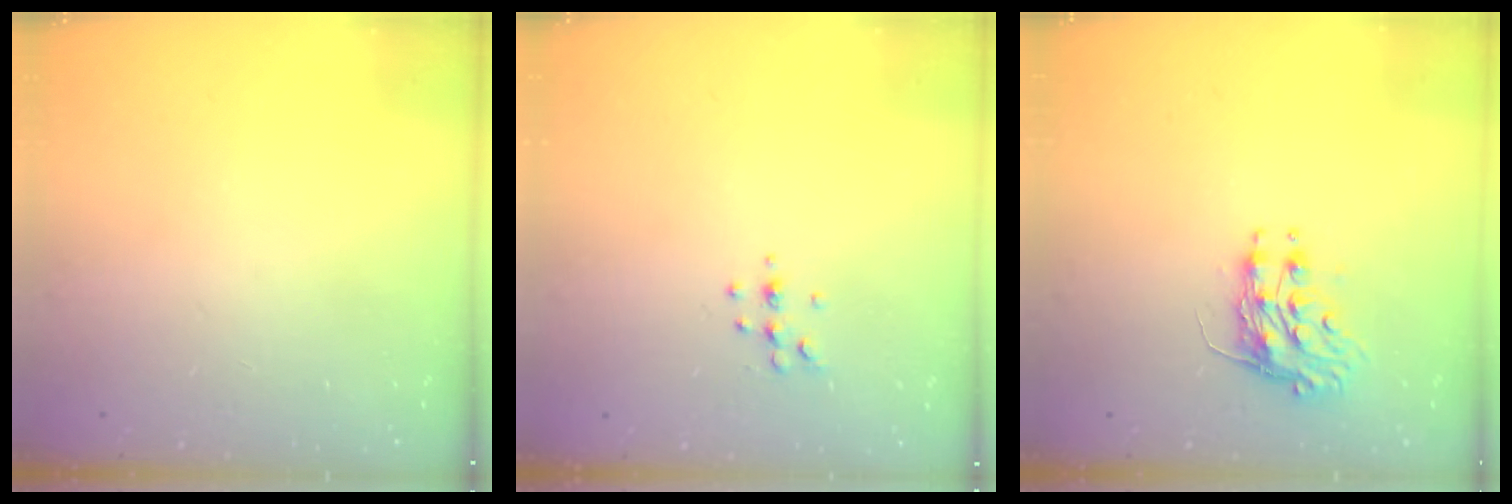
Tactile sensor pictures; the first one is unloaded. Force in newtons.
{"total": 5.3, "press": 5.1, "slide": 1.5}
{"total": 8.3, "press": 8.3, "slide": 0.1}